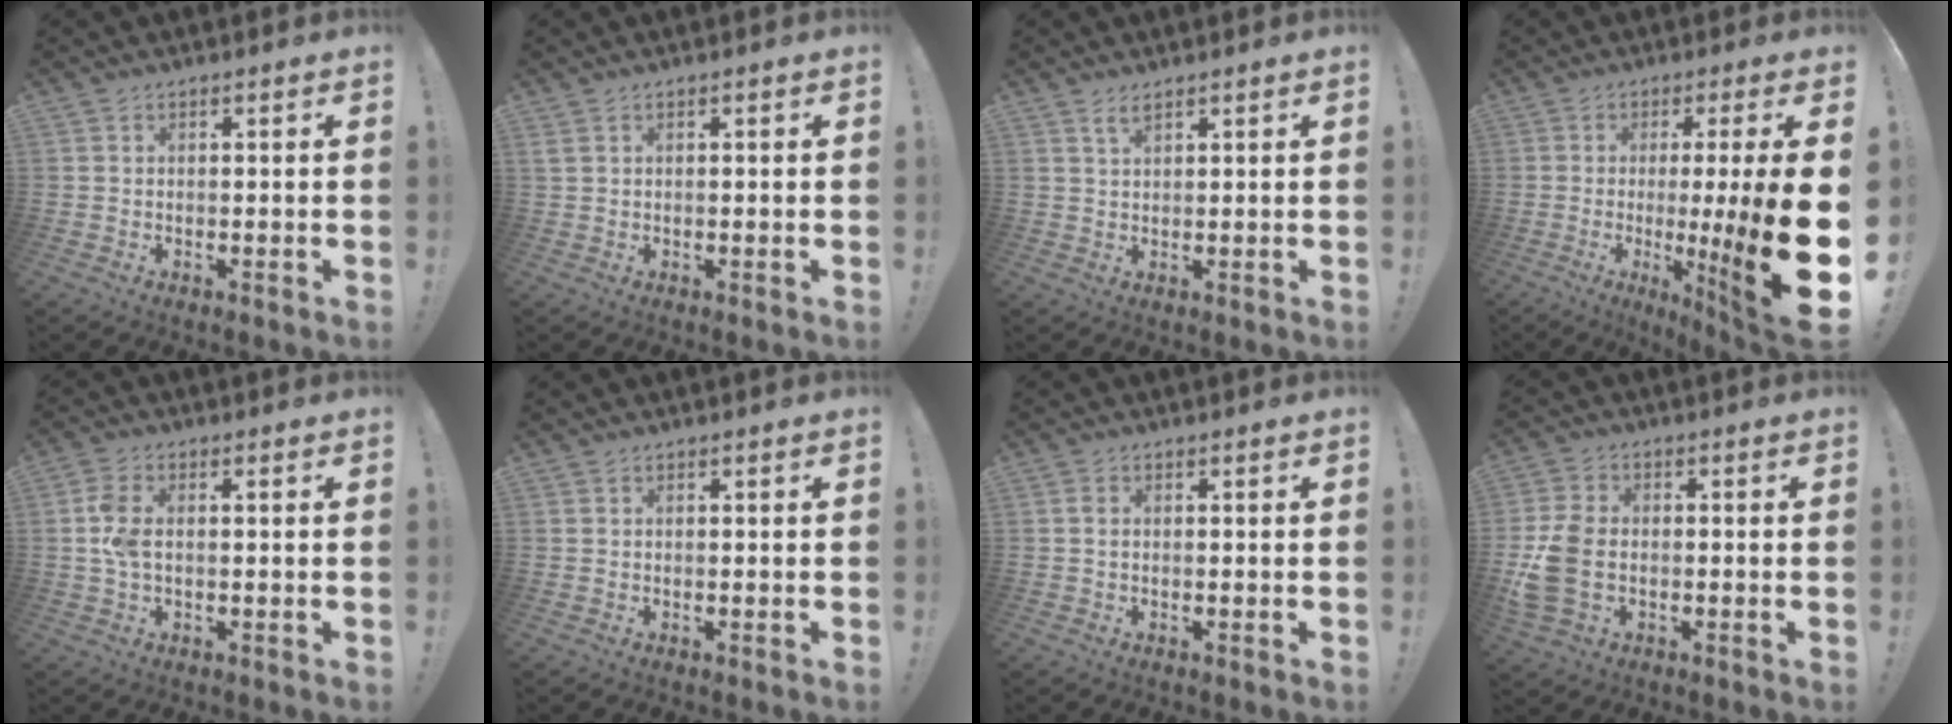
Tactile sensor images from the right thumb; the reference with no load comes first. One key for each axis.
{"total": 1.2, "fx": 0.4, "fy": 0.0, "fz": 1.1, "tx": -0.028, "ty": 0.001, "tz": 0.009}
{"total": 2.5, "fx": 1.8, "fy": 0.8, "fz": 1.5, "tx": -0.025, "ty": -0.007, "tz": 0.031}
{"total": 19.9, "fx": -2.3, "fy": -0.1, "fz": 19.8, "tx": -0.308, "ty": -0.025, "tz": -0.031}
{"total": 5.6, "fx": -0.1, "fy": 2.7, "fz": 4.9, "tx": -0.106, "ty": 0.006, "tz": -0.006}
{"total": 0.0}
{"total": 1.2, "fx": 0.2, "fy": 0.7, "fz": 1.0, "tx": -0.022, "ty": 0.005, "tz": 0.002}
{"total": 10.2, "fx": -2.2, "fy": 7.0, "fz": 7.1, "tx": -0.152, "ty": 0.010, "tz": -0.034}